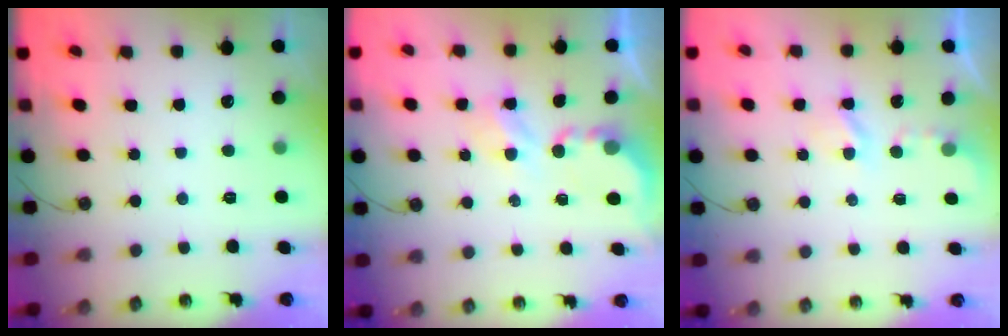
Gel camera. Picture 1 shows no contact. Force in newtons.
{"total": 4.0, "press": 4.0, "slide": 0.1}
{"total": 2.7, "press": 2.7, "slide": 0.5}